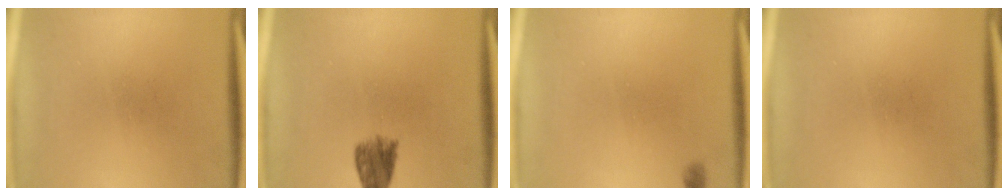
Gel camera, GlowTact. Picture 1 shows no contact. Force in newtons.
{"total": 4.8}
{"total": 0.7}
{"total": 0.0}